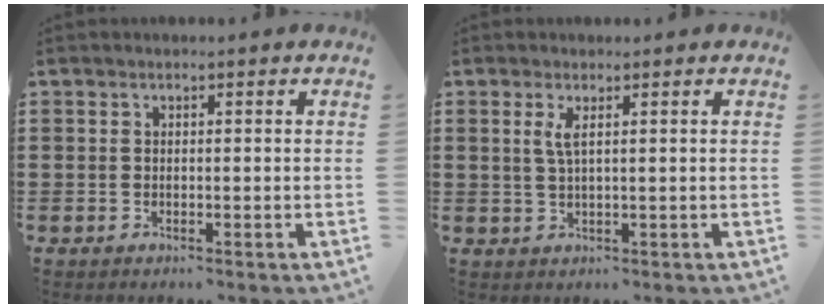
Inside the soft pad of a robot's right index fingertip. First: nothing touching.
{"total": 2.2, "force": [0.8, 0.2, 2.0], "torque": [-0.044, 0.000, 0.013]}